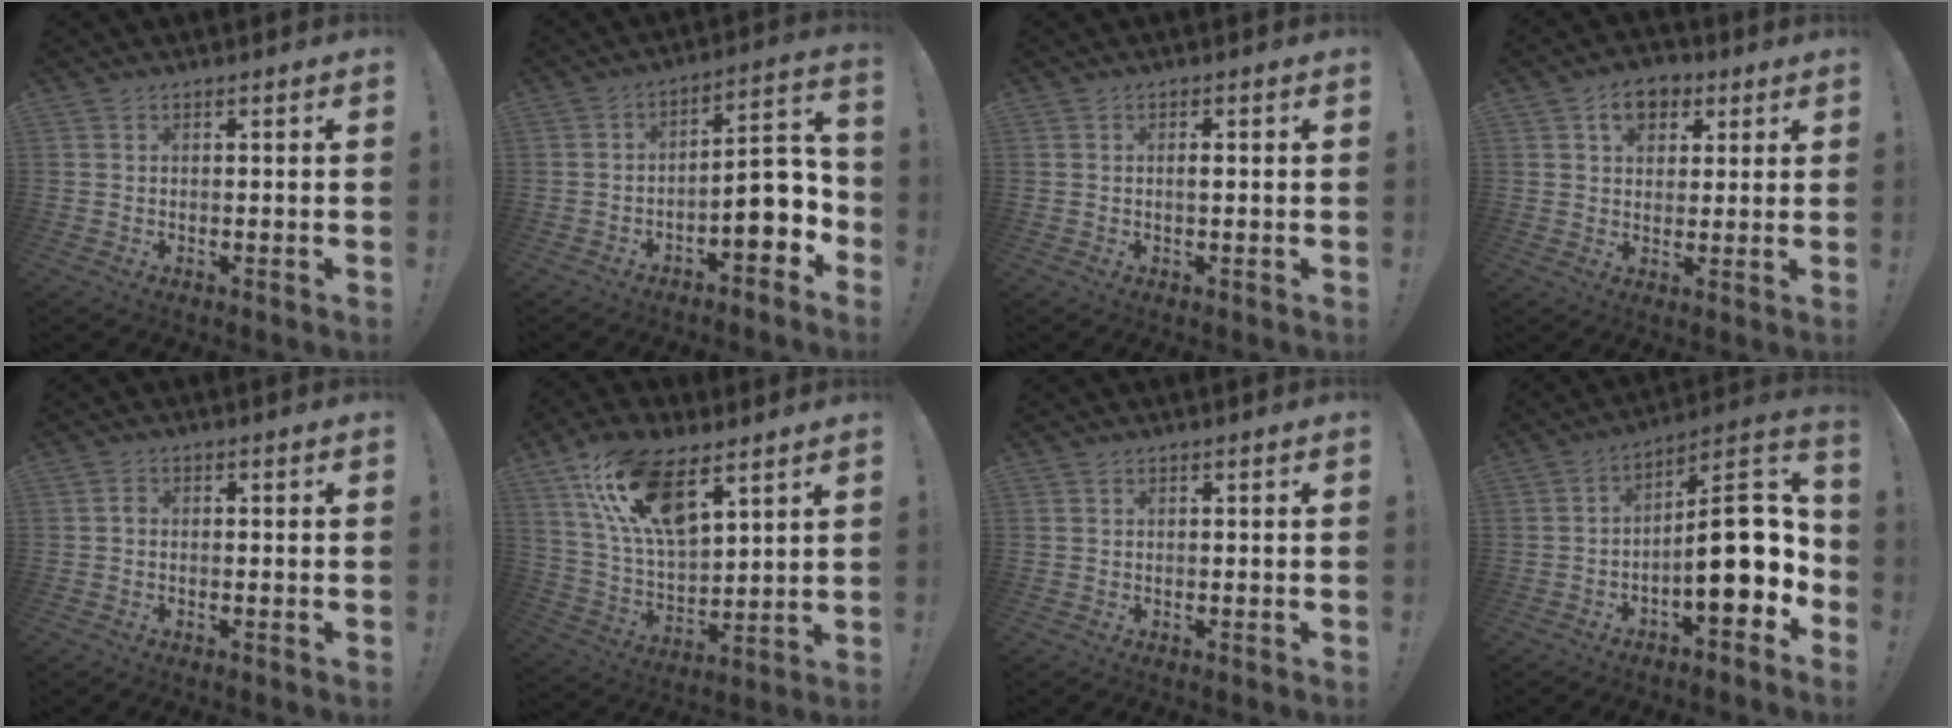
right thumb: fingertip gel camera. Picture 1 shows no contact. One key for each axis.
{"total": 11.7, "fx": -3.3, "fy": 5.2, "fz": 10.0, "tx": -0.121, "ty": 0.014, "tz": -0.056}
{"total": 1.3, "fx": -0.3, "fy": 0.2, "fz": 1.3, "tx": -0.018, "ty": -0.001, "tz": -0.009}
{"total": 7.9, "fx": 3.5, "fy": 5.9, "fz": 3.9, "tx": -0.053, "ty": -0.004, "tz": 0.065}
{"total": 1.0, "fx": -0.5, "fy": 0.7, "fz": 0.6, "tx": -0.012, "ty": 0.006, "tz": -0.009}
{"total": 17.6, "fx": 10.3, "fy": 7.6, "fz": 12.0, "tx": -0.233, "ty": -0.047, "tz": 0.185}
{"total": 0.0}
{"total": 18.0, "fx": -2.7, "fy": 6.6, "fz": 16.5, "tx": -0.239, "ty": 0.021, "tz": -0.036}